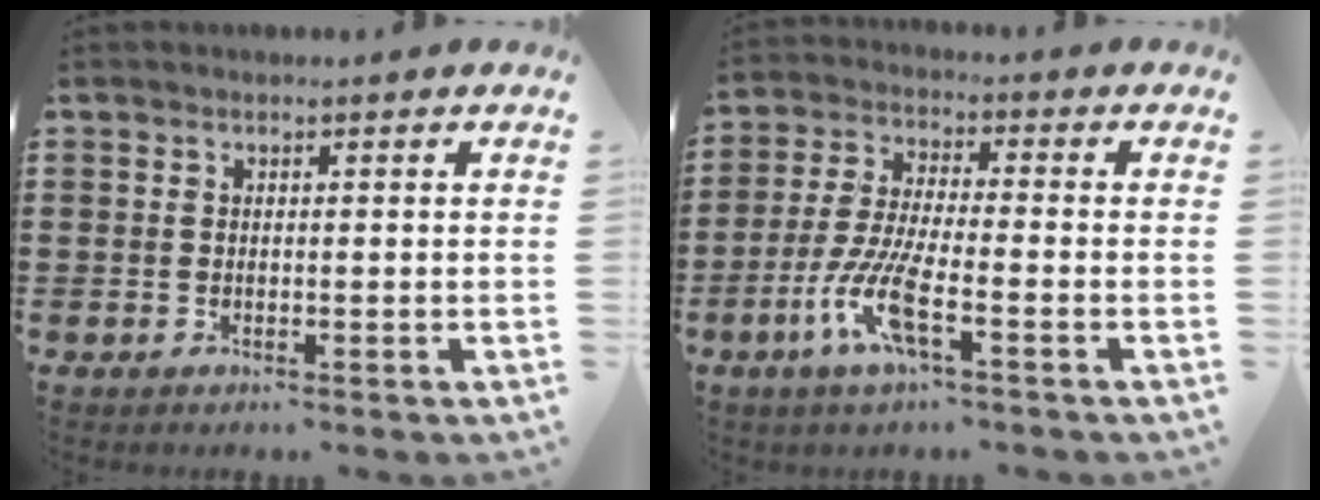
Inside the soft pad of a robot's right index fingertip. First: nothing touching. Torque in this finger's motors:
{"motor_torque": [2.13, 0.00, 0.81, 0.21]}